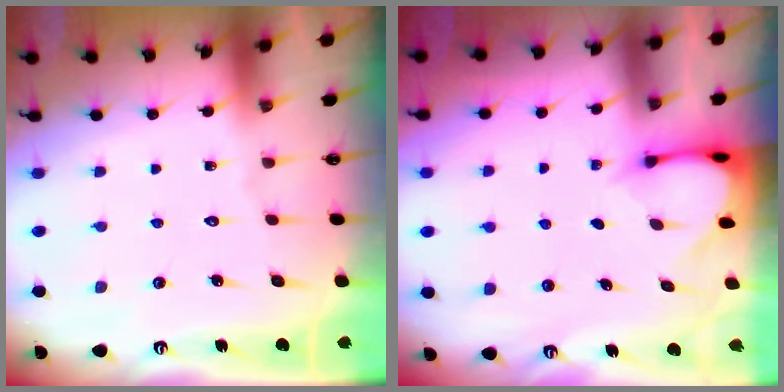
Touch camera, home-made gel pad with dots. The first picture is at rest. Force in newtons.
{"total": 3.0, "press": 3.0, "slide": 0.2}